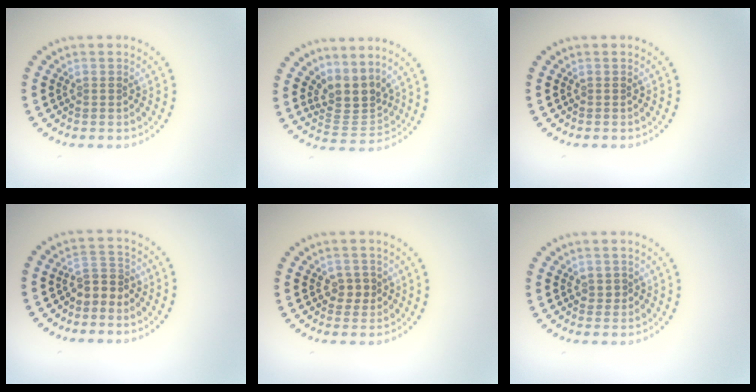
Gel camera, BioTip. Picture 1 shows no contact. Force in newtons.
{"total": 3.4, "press": 2.4, "slide": 2.5}
{"total": 0.0}
{"total": 1.9, "press": 1.5, "slide": 1.3}
{"total": 1.8, "press": 1.7, "slide": 0.5}
{"total": 0.6, "press": 0.5, "slide": 0.3}